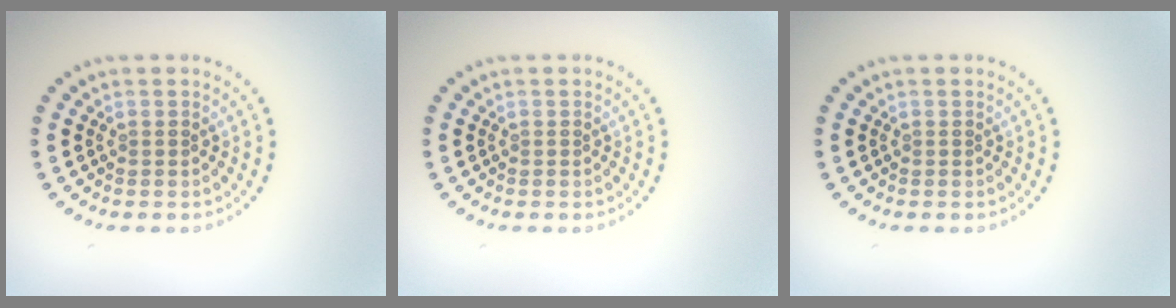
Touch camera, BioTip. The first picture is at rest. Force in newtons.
{"total": 0.0}
{"total": 0.0}